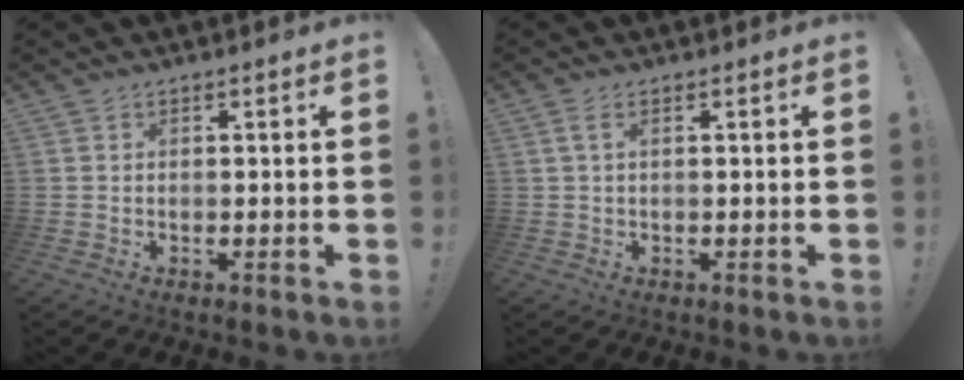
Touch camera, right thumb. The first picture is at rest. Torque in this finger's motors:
{"motor_torque": [0.14, -0.07, -0.02, 0.14, 0.02]}